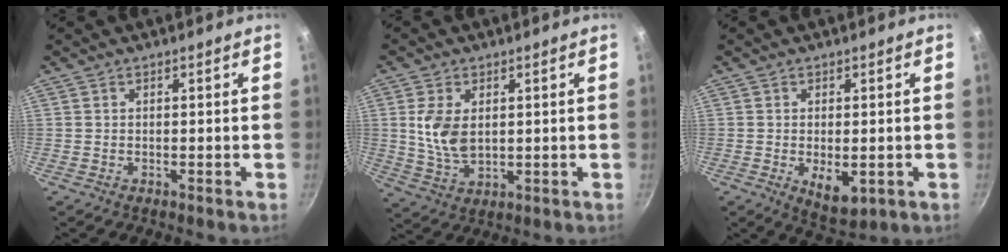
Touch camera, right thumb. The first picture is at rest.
{"total": 7.9, "force": [1.3, 4.7, 6.2], "torque": [-0.121, -0.014, 0.032]}
{"total": 6.3, "force": [-1.3, 3.2, 5.3], "torque": [-0.072, -0.011, -0.007]}